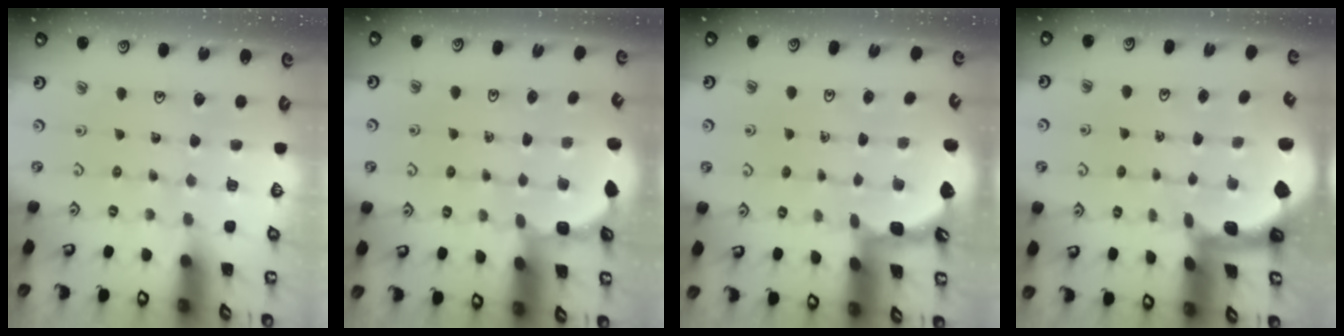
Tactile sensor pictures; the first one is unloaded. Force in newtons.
{"total": 3.7, "press": 3.5, "slide": 1.3}
{"total": 1.9, "press": 1.9, "slide": 0.2}
{"total": 1.7, "press": 1.7, "slide": 0.3}